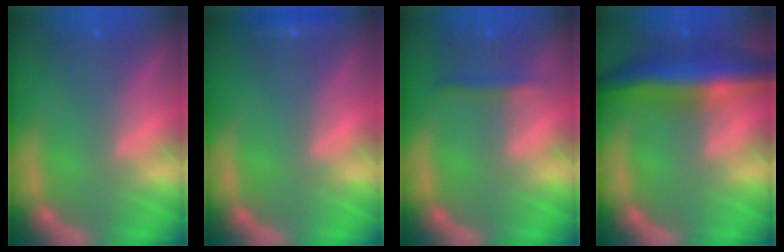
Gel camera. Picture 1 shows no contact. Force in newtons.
{"total": 0.9}
{"total": 1.4}
{"total": 7.9}